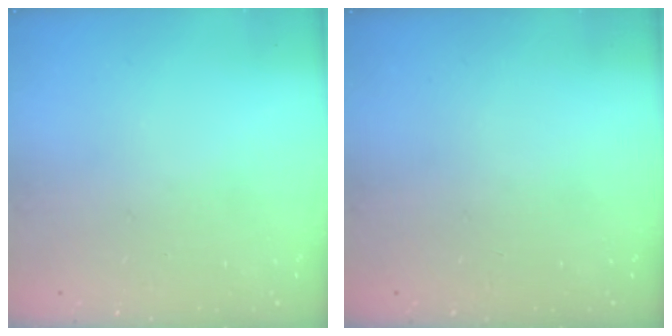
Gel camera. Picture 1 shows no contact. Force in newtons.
{"total": 0.0}